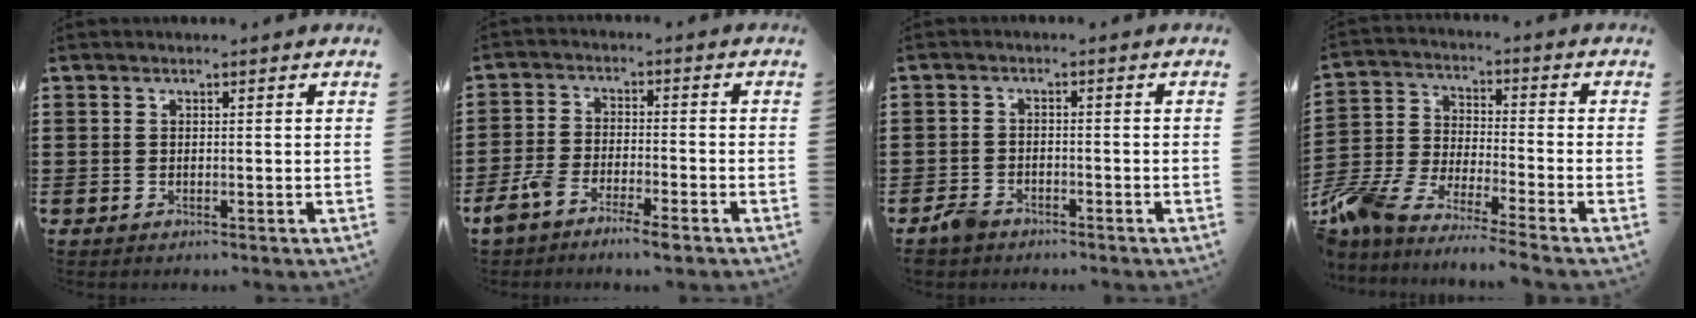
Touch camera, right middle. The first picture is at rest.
{"total": 5.0, "force": [-4.3, 1.0, 2.4], "torque": [-0.067, -0.004, -0.089]}
{"total": 2.7, "force": [-2.3, 1.2, 0.9], "torque": [-0.040, -0.003, -0.052]}
{"total": 7.3, "force": [-6.9, 0.5, 2.2], "torque": [-0.075, -0.011, -0.147]}